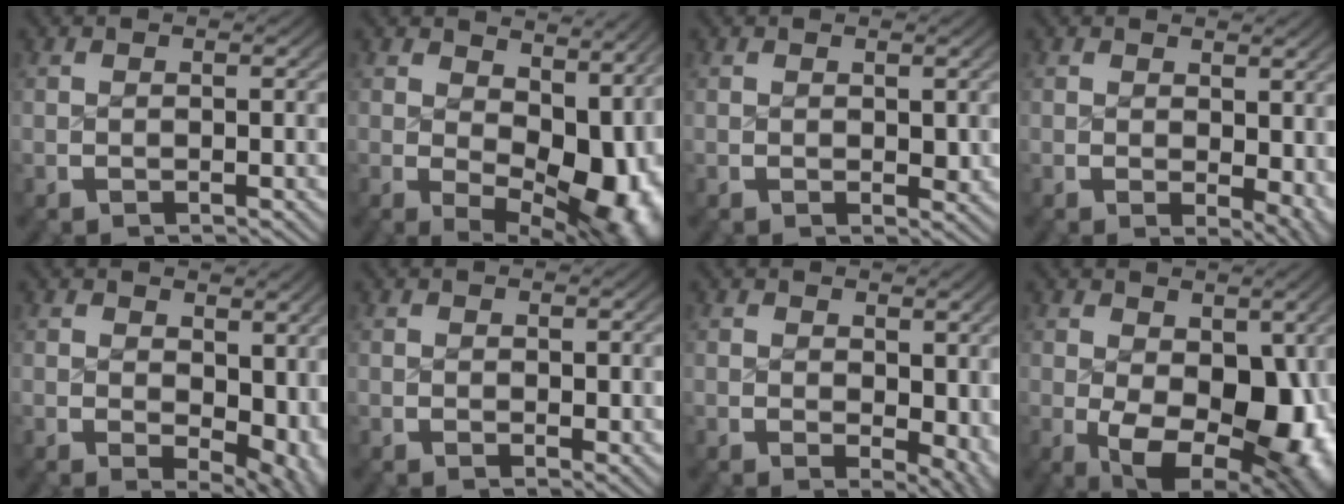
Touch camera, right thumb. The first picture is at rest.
{"total": 9.7, "force": [0.0, 5.7, 7.9], "torque": [-0.112, -0.043, 0.026]}
{"total": 0.9, "force": [0.3, 0.6, 0.6], "torque": [-0.002, -0.007, 0.011]}
{"total": 3.1, "force": [0.4, 1.7, 2.5], "torque": [-0.021, -0.014, 0.013]}
{"total": 4.4, "force": [0.5, 2.7, 3.4], "torque": [-0.047, -0.029, 0.025]}
{"total": 1.0, "force": [0.5, 0.5, 0.6], "torque": [-0.003, -0.005, 0.014]}
{"total": 3.5, "force": [0.5, 2.1, 2.7], "torque": [-0.026, -0.018, 0.018]}
{"total": 11.7, "force": [-1.6, 7.6, 8.8], "torque": [-0.154, -0.062, 0.009]}